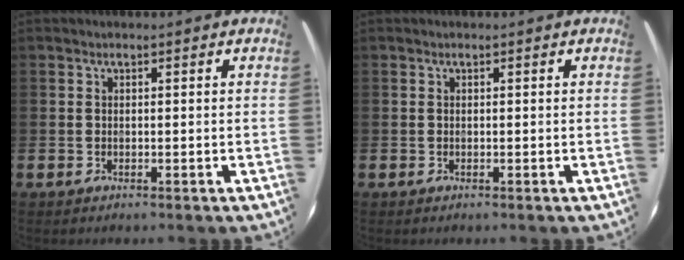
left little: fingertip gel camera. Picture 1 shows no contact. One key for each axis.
{"total": 0.0}